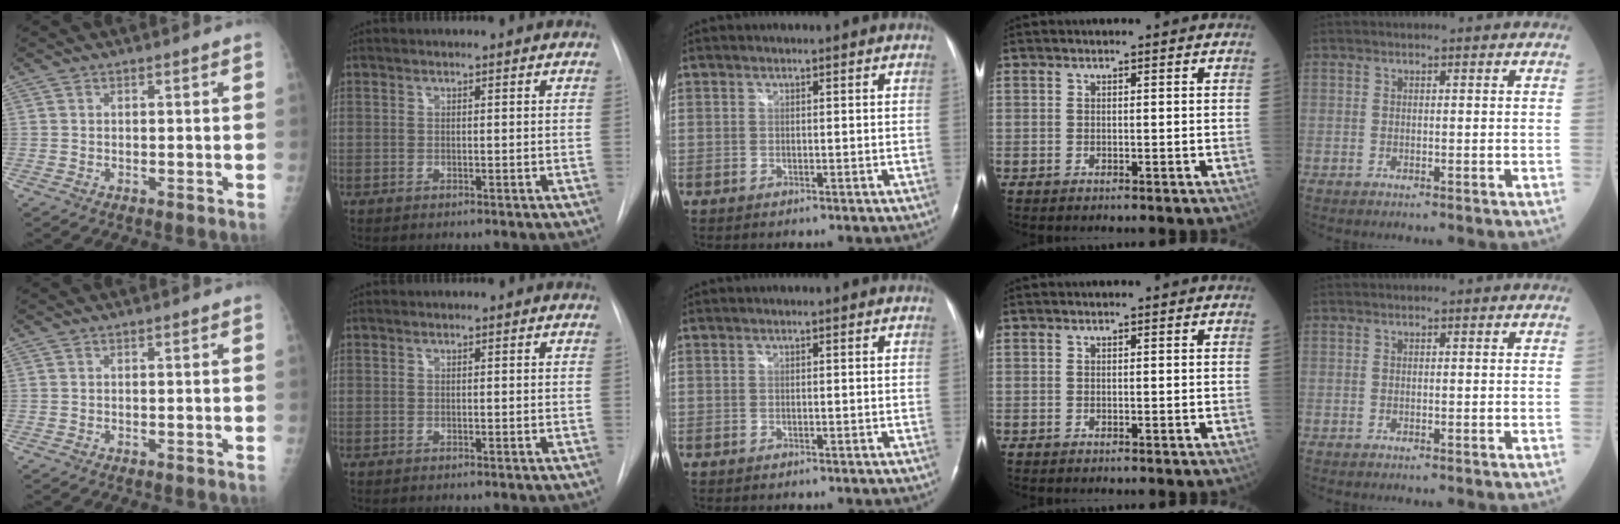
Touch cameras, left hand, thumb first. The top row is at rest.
{}